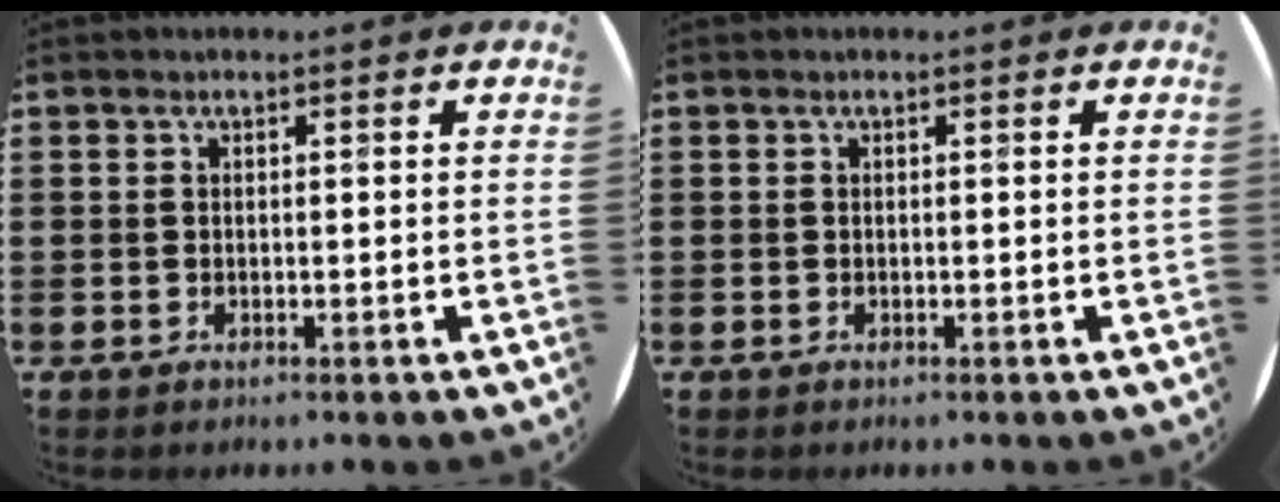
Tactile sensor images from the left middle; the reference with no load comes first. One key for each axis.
{"total": 0.0}